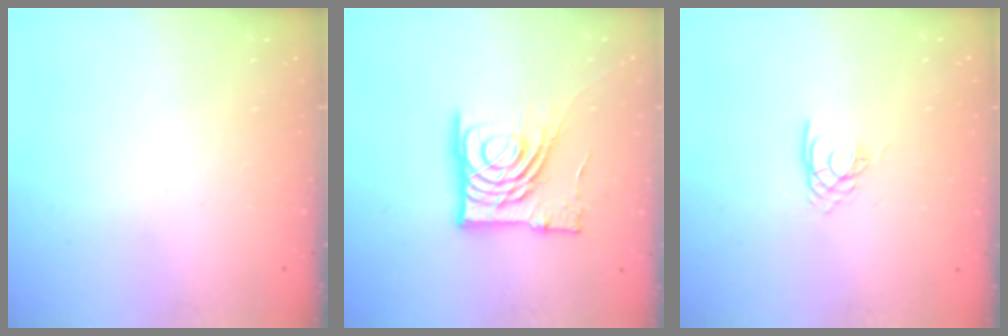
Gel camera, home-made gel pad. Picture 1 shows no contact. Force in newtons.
{"total": 14.9, "press": 14.8, "slide": 1.8}
{"total": 2.7, "press": 2.7, "slide": 0.1}